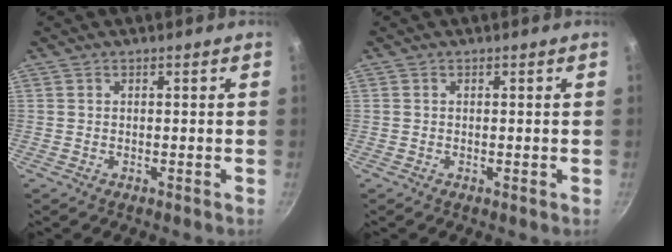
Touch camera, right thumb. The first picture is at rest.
{"total": 0.0}